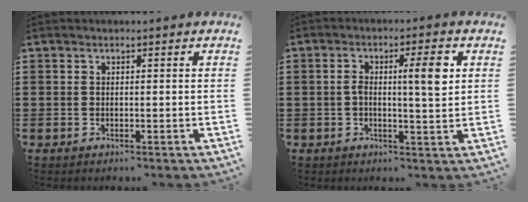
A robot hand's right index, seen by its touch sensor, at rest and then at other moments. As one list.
[{"total": 6.1, "force": [1.2, 1.3, 5.9], "torque": [-0.098, -0.002, 0.012]}]